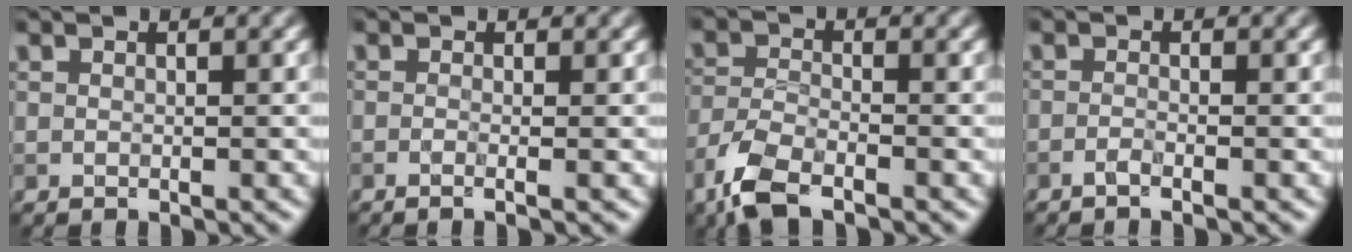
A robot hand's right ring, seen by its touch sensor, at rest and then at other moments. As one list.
[{"total": 1.8, "force": [-0.1, 0.9, 1.6], "torque": [-0.005, -0.006, -0.021]}, {"total": 5.1, "force": [-3.7, 1.8, 2.9], "torque": [-0.065, -0.009, -0.084]}, {"total": 0.9, "force": [-0.6, 0.1, 0.6], "torque": [-0.012, 0.001, -0.015]}]